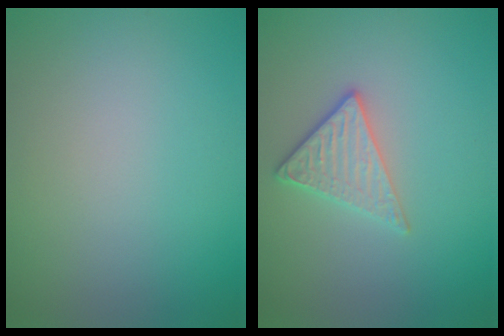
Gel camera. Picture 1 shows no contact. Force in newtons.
{"total": 2.9, "press": 2.6, "slide": 1.3}